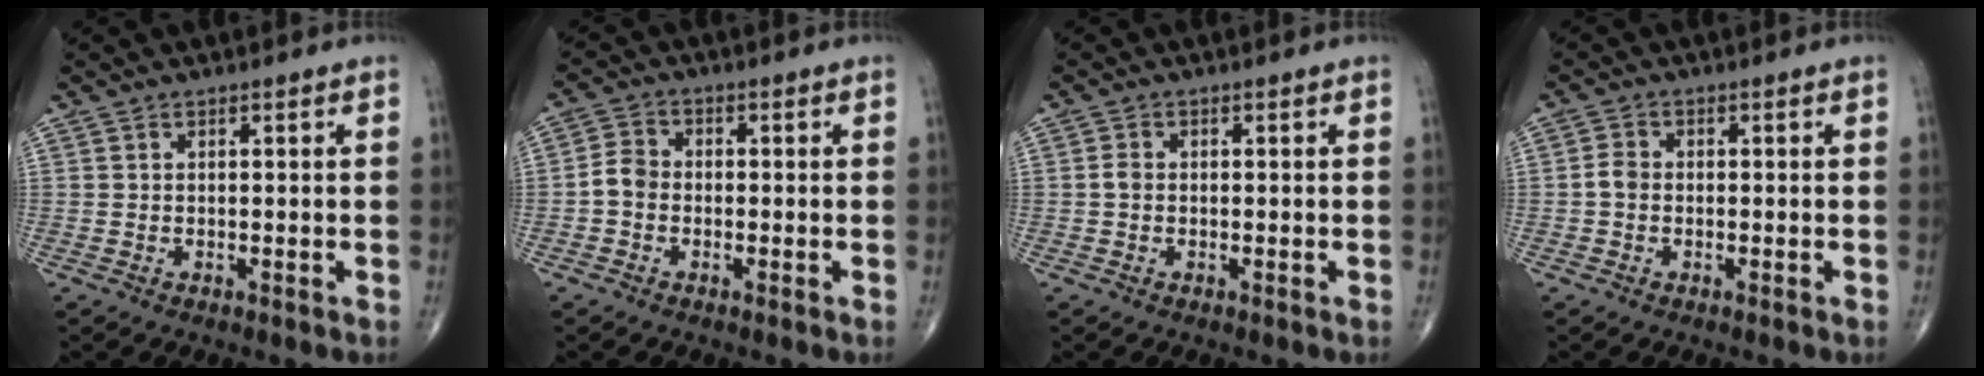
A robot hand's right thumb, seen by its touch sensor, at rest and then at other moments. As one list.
[{"total": 3.7, "force": [-1.0, 3.0, 2.0], "torque": [-0.030, 0.011, -0.029]}, {"total": 1.4, "force": [-0.2, 1.0, 0.8], "torque": [-0.013, 0.002, -0.006]}, {"total": 2.2, "force": [-0.5, 1.7, 1.3], "torque": [-0.022, 0.006, -0.014]}]